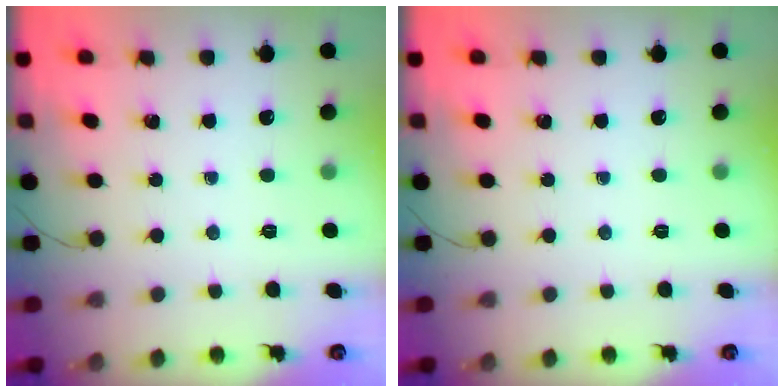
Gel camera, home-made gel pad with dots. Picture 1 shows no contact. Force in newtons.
{"total": 0.0}